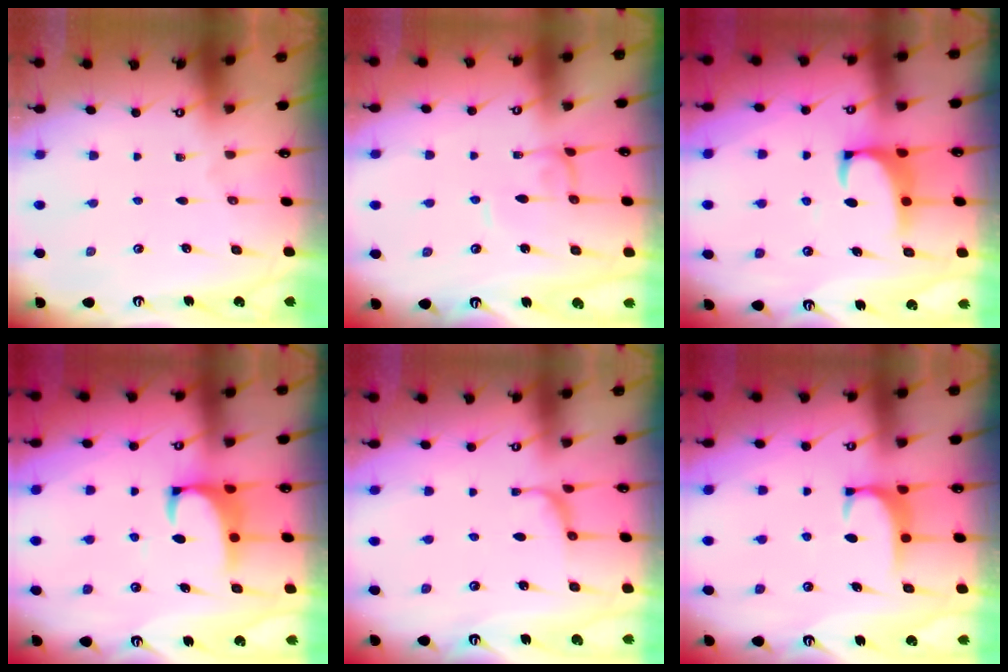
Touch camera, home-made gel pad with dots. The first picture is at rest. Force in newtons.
{"total": 0.0}
{"total": 2.2, "press": 1.9, "slide": 1.0}
{"total": 2.4, "press": 2.2, "slide": 0.9}
{"total": 0.9, "press": 0.2, "slide": 0.9}
{"total": 1.7, "press": 1.6, "slide": 0.6}